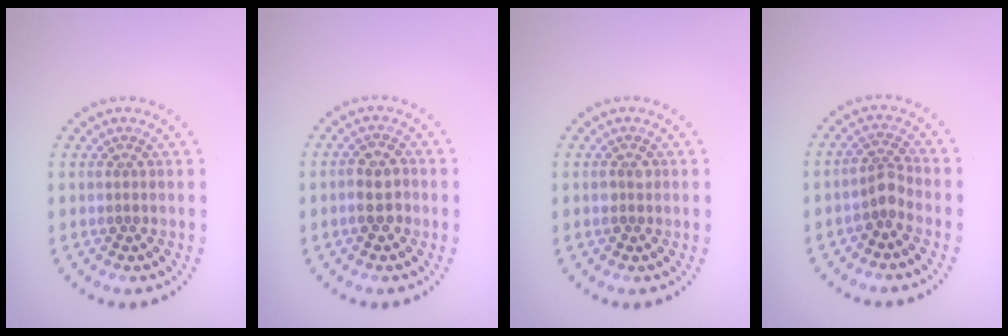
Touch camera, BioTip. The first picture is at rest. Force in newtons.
{"total": 2.5, "press": 2.4, "slide": 0.5}
{"total": 1.1, "press": 1.0, "slide": 0.4}
{"total": 2.0, "press": 1.5, "slide": 1.4}